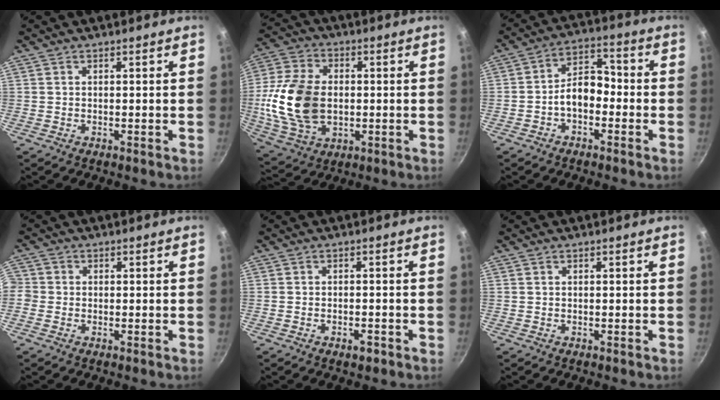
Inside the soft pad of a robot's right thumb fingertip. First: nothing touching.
{"total": 18.3, "force": [-0.6, 12.3, 13.5], "torque": [-0.258, 0.009, -0.006]}
{"total": 7.5, "force": [-2.4, 4.8, 5.3], "torque": [-0.060, 0.043, -0.049]}
{"total": 2.9, "force": [-0.8, 2.7, 0.7], "torque": [-0.006, 0.009, -0.023]}
{"total": 2.1, "force": [-1.2, 1.0, 1.4], "torque": [-0.021, 0.010, -0.018]}
{"total": 0.0}